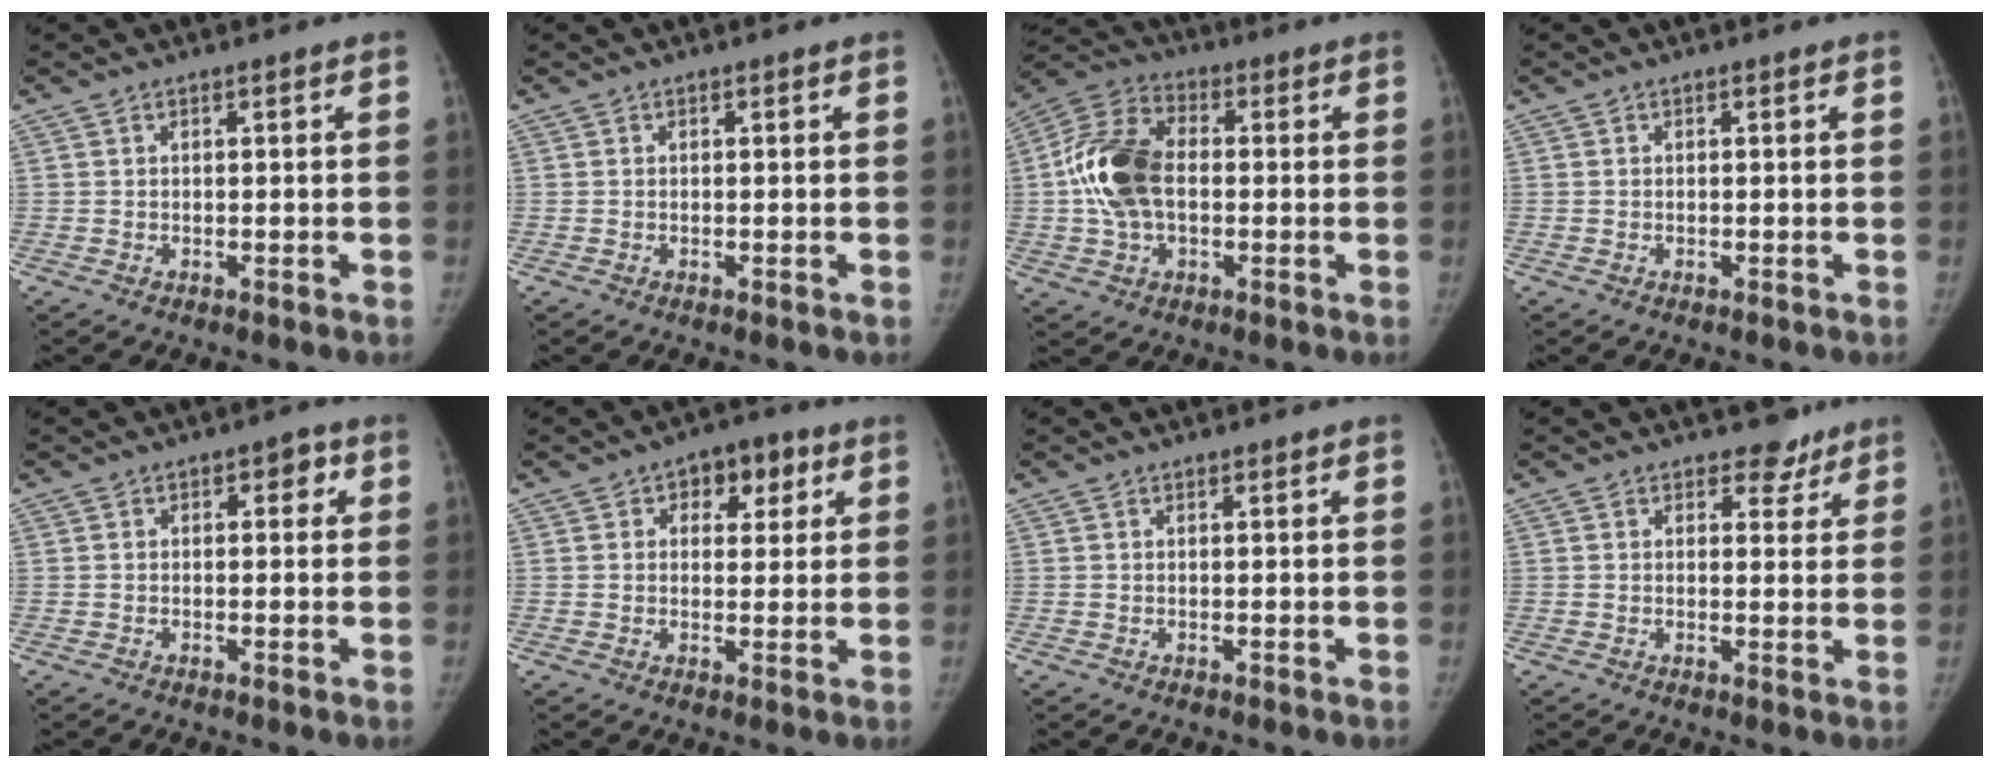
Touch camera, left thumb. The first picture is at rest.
{"total": 0.0}
{"total": 13.6, "force": [0.0, 8.8, 10.4], "torque": [-0.204, 0.024, -0.006]}
{"total": 0.0}
{"total": 2.4, "force": [0.6, 1.5, 1.8], "torque": [0.002, 0.004, 0.000]}
{"total": 6.6, "force": [2.7, 4.5, 4.0], "torque": [-0.007, -0.004, 0.031]}
{"total": 0.0}
{"total": 3.6, "force": [2.7, 2.2, 0.5], "torque": [0.020, -0.017, 0.032]}